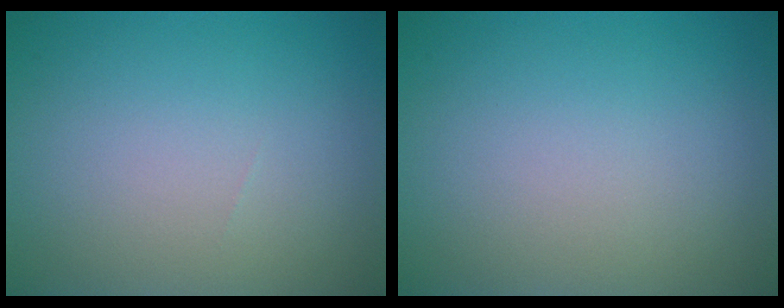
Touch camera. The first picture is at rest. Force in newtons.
{"total": 0.0}